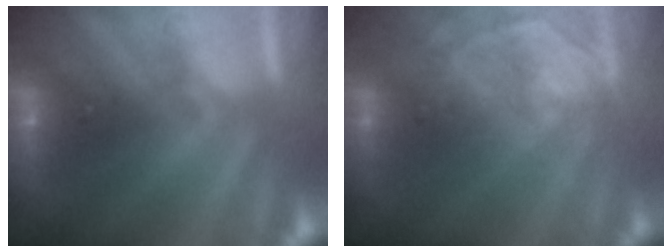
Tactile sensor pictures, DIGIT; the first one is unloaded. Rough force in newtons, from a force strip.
{"total": 3.7}